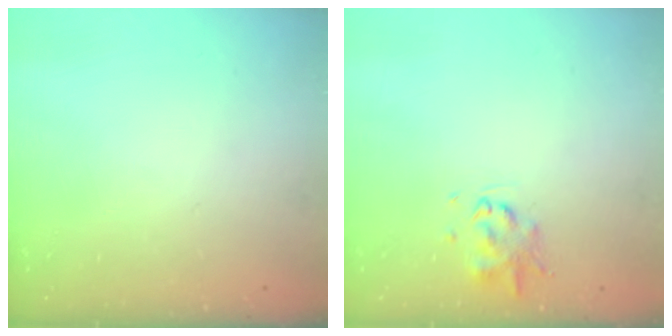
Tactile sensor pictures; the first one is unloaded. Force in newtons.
{"total": 1.9, "press": 1.9, "slide": 0.4}